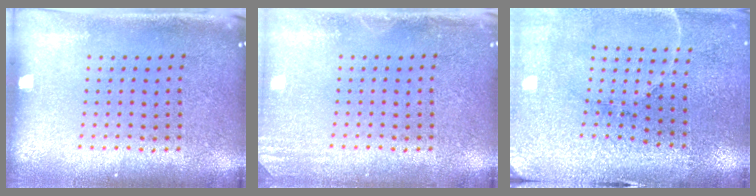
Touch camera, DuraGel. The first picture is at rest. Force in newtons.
{"total": 1.6, "press": 1.6, "slide": 0.3}
{"total": 3.2, "press": 3.2, "slide": 0.1}